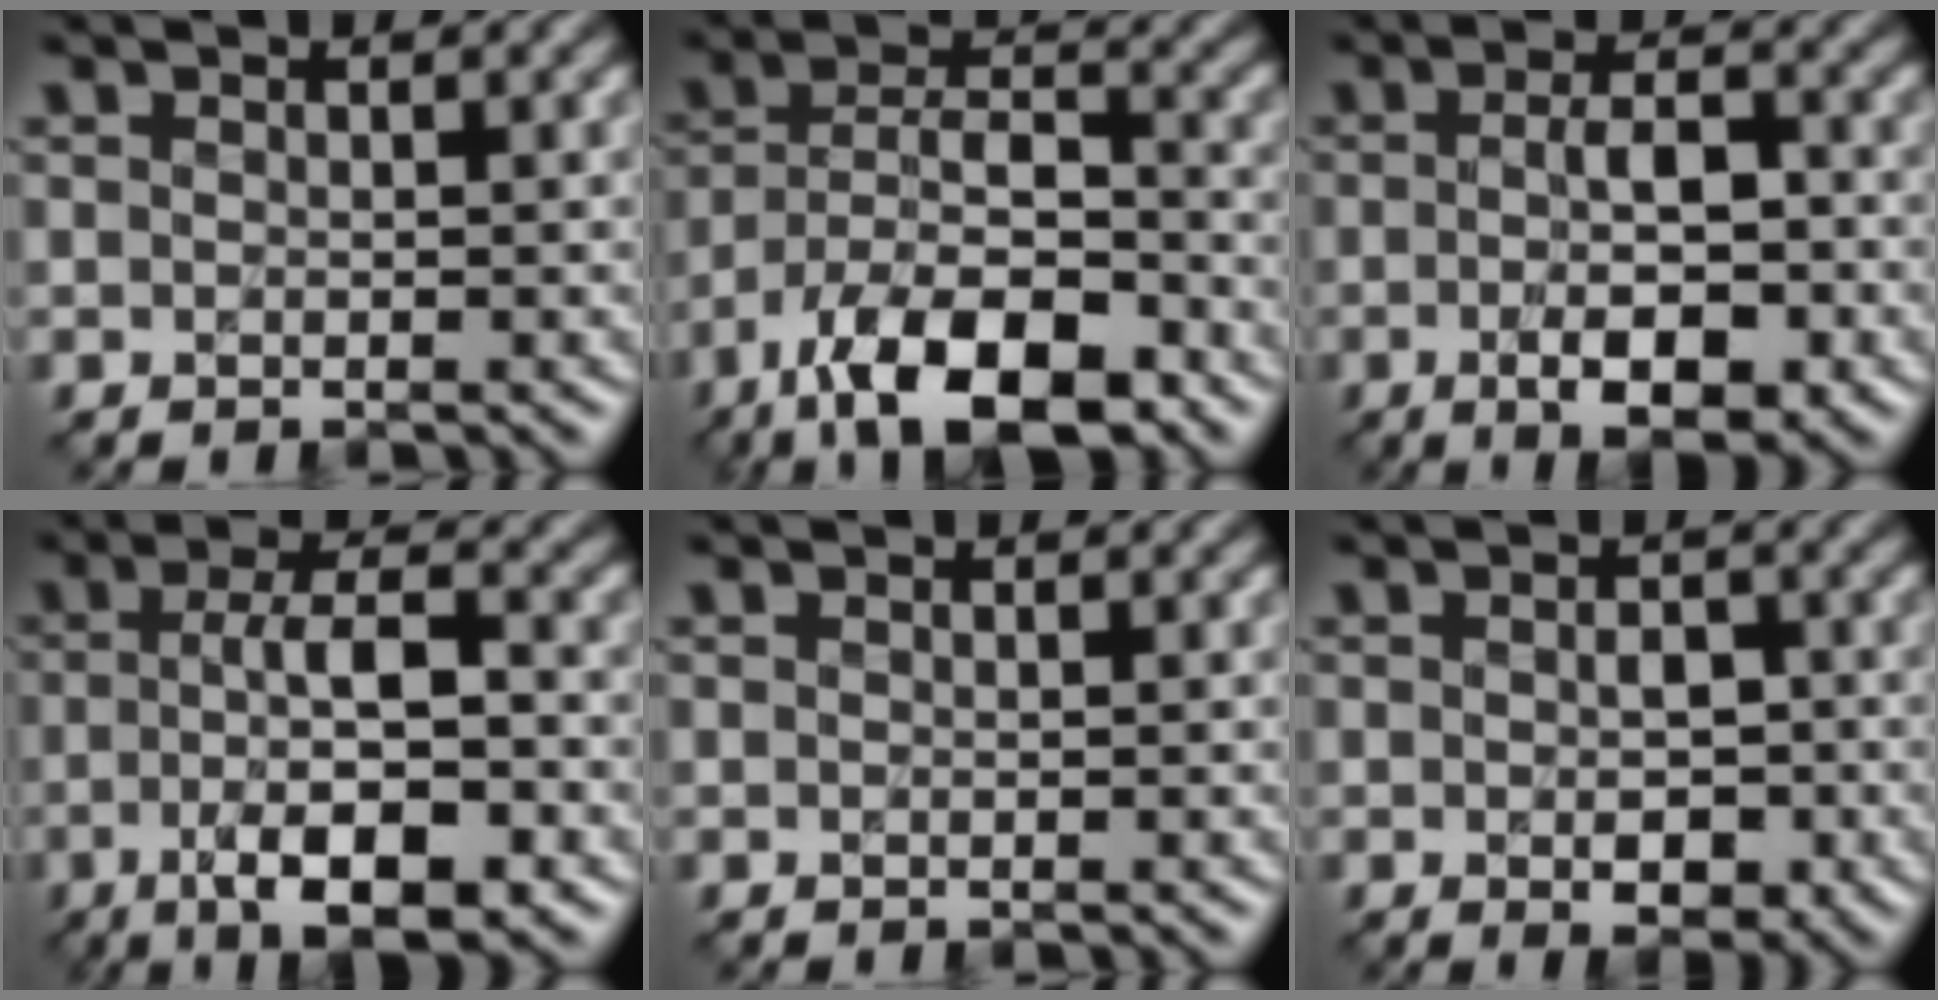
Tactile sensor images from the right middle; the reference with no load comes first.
{"total": 11.6, "force": [-7.2, 4.7, 7.8], "torque": [-0.138, 0.005, -0.134]}
{"total": 5.9, "force": [-1.7, 2.0, 5.3], "torque": [-0.084, -0.001, -0.026]}
{"total": 8.5, "force": [-2.8, 2.5, 7.6], "torque": [-0.129, 0.005, -0.047]}
{"total": 0.0}
{"total": 3.1, "force": [-0.6, 1.8, 2.5], "torque": [-0.033, -0.001, -0.008]}